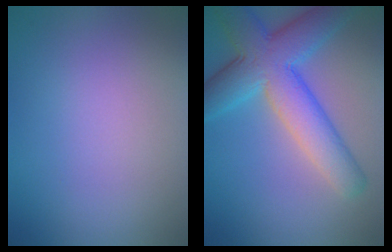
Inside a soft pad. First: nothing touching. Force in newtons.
{"total": 8.5, "press": 8.5, "slide": 0.2}